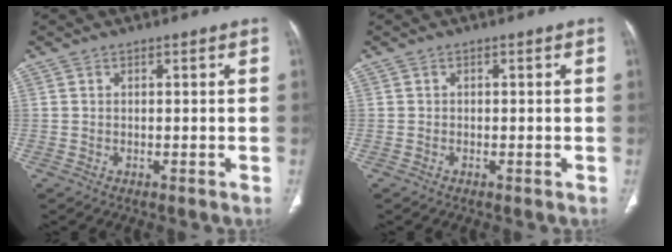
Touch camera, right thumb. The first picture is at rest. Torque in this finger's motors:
{"motor_torque": [-0.20, 0.12, 0.05, 0.50, -0.03]}